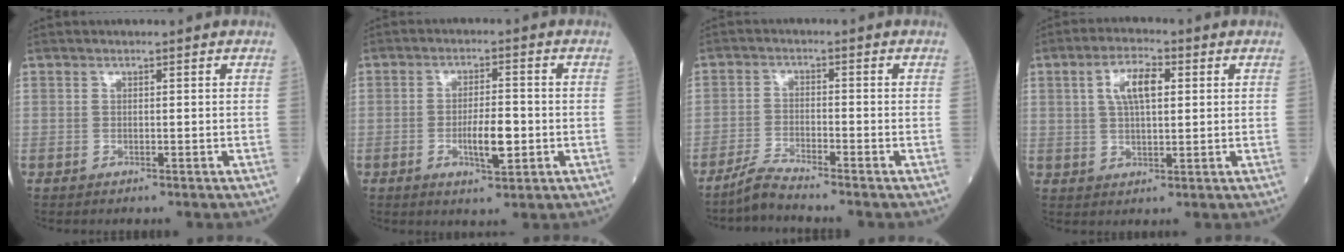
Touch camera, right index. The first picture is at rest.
{"total": 5.6, "force": [-1.3, 1.4, 5.3], "torque": [-0.093, -0.002, -0.018]}
{"total": 3.6, "force": [-3.4, -0.8, 1.0], "torque": [-0.029, -0.019, -0.071]}
{"total": 6.5, "force": [1.9, 2.3, 5.7], "torque": [-0.111, 0.012, 0.037]}